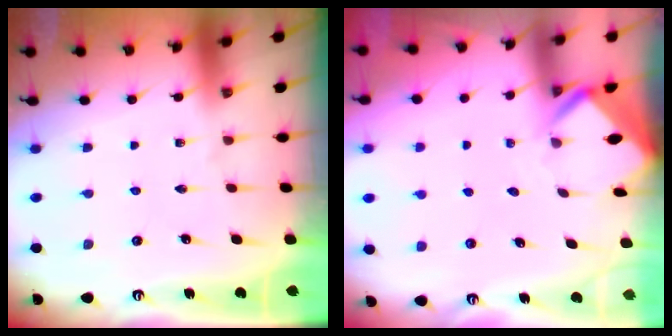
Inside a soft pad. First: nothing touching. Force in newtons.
{"total": 2.8, "press": 2.8, "slide": 0.2}